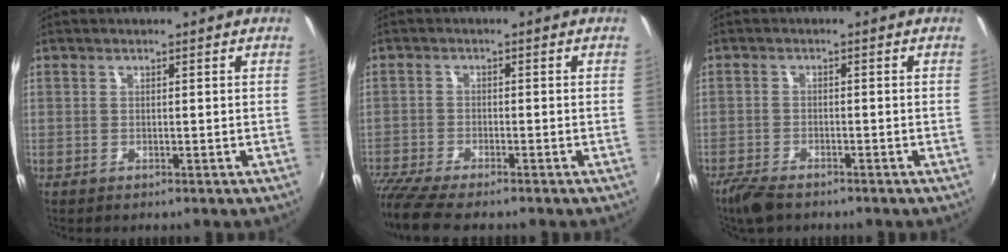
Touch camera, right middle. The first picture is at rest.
{"total": 7.6, "force": [-6.6, 0.8, 3.7], "torque": [-0.096, -0.036, -0.119]}
{"total": 5.4, "force": [-4.4, 1.7, 2.7], "torque": [-0.076, -0.017, -0.084]}